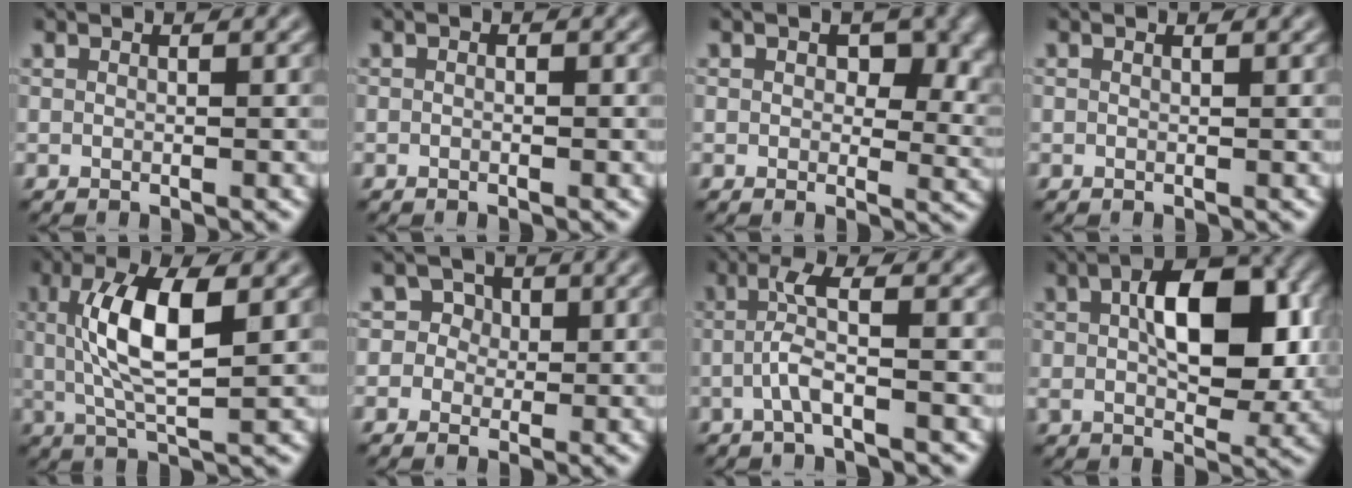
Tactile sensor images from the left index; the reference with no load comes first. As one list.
[{"total": 0.6, "force": [-0.2, 0.2, 0.5], "torque": [-0.010, -0.005, -0.004]}, {"total": 6.5, "force": [2.2, 4.1, 4.5], "torque": [-0.054, -0.012, 0.032]}, {"total": 0.6, "force": [0.2, 0.3, 0.5], "torque": [-0.006, 0.001, -0.004]}, {"total": 7.3, "force": [1.2, 2.4, 6.7], "torque": [-0.134, 0.005, 0.022]}, {"total": 3.3, "force": [0.9, 3.0, 0.9], "torque": [0.001, 0.008, 0.000]}, {"total": 2.8, "force": [-0.5, 0.4, 2.7], "torque": [-0.061, 0.003, -0.012]}, {"total": 9.7, "force": [1.8, 5.1, 8.1], "torque": [-0.123, 0.008, 0.027]}]